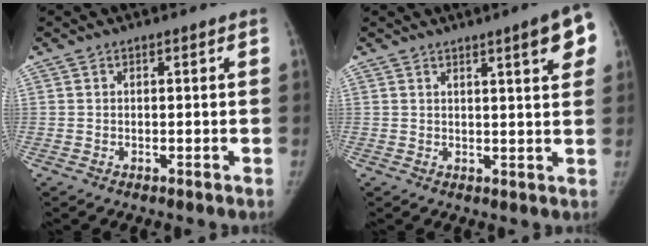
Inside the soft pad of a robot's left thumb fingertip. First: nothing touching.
{"total": 7.5, "force": [3.7, 1.2, 6.4], "torque": [-0.070, -0.011, 0.044]}